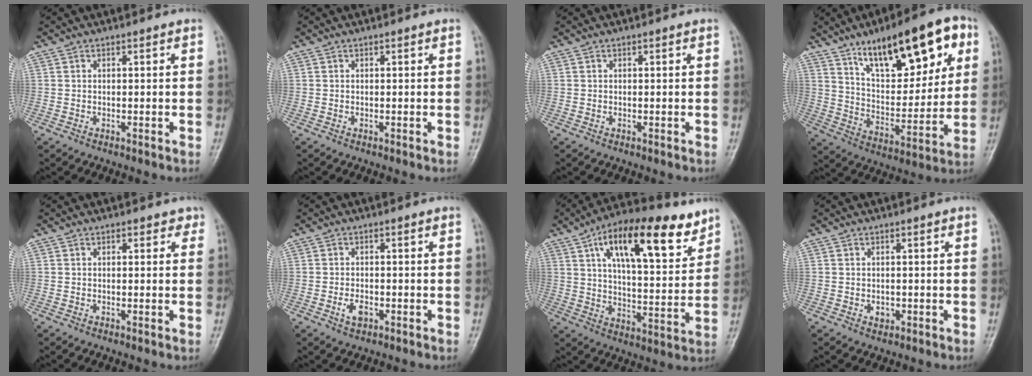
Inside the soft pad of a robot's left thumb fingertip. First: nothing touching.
{"total": 0.0}
{"total": 0.0}
{"total": 22.5, "force": [11.6, 9.1, 17.0], "torque": [-0.206, -0.032, 0.188]}
{"total": 1.7, "force": [0.9, 1.1, 0.9], "torque": [0.006, 0.000, 0.005]}
{"total": 2.7, "force": [-1.1, 1.6, 1.9], "torque": [-0.036, 0.004, -0.020]}
{"total": 20.5, "force": [11.0, 8.0, 15.4], "torque": [-0.207, -0.031, 0.175]}
{"total": 1.6, "force": [-0.4, 1.2, 0.9], "torque": [-0.005, 0.002, -0.004]}